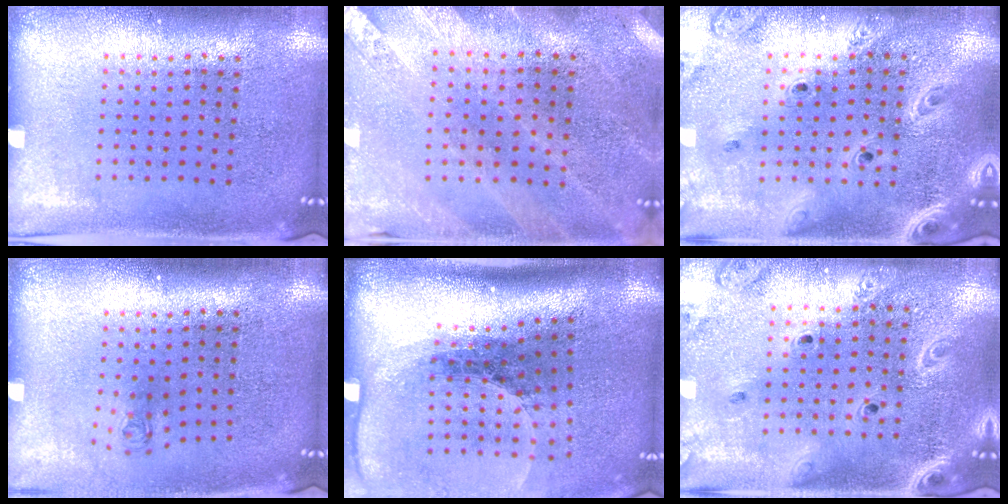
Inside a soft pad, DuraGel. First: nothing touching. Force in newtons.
{"total": 0.5, "press": 0.5, "slide": 0.2}
{"total": 2.8, "press": 2.4, "slide": 1.4}
{"total": 0.7, "press": 0.3, "slide": 0.7}
{"total": 2.6, "press": 1.8, "slide": 1.8}
{"total": 2.3, "press": 2.1, "slide": 0.9}